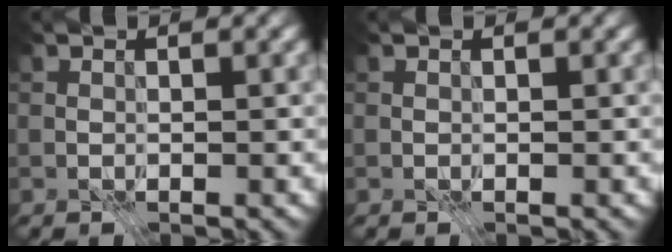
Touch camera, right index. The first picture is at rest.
{"total": 0.0}